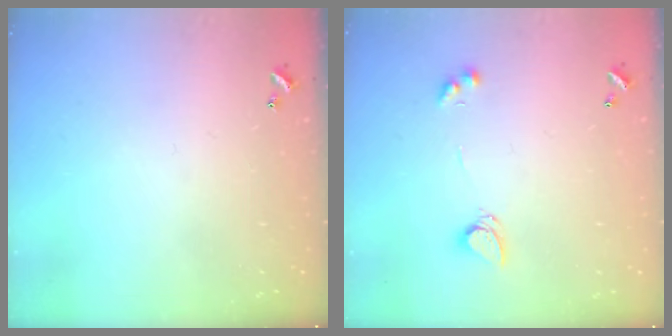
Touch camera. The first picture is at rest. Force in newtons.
{"total": 4.2, "press": 4.2, "slide": 0.2}